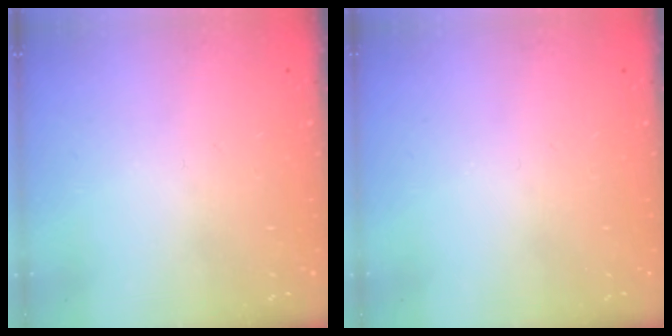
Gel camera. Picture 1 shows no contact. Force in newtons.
{"total": 0.0}